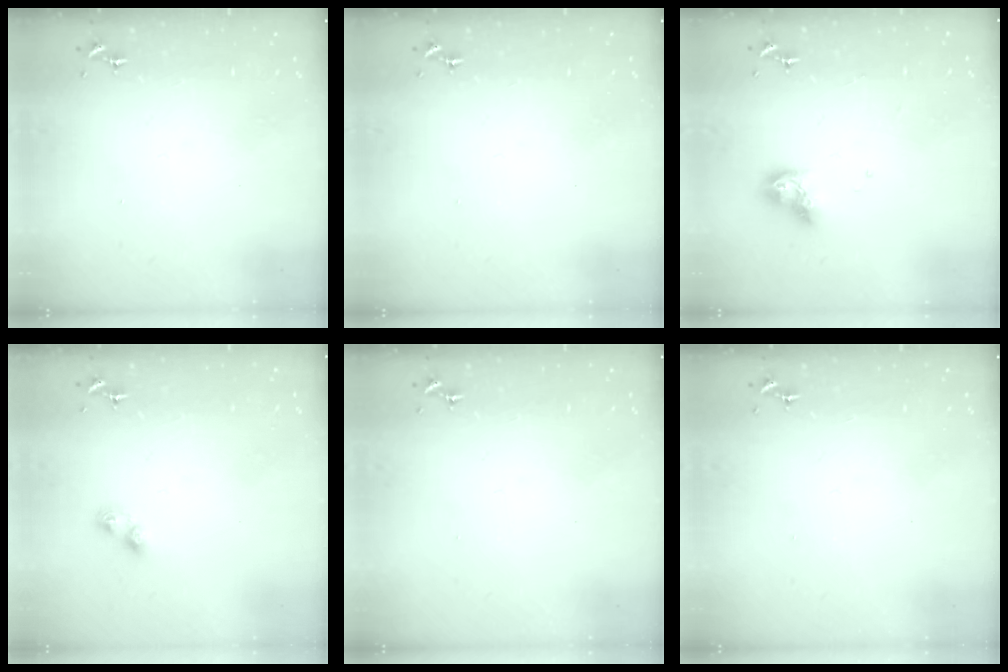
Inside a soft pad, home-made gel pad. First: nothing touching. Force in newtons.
{"total": 0.0}
{"total": 9.4, "press": 9.4, "slide": 1.1}
{"total": 3.4, "press": 3.4, "slide": 0.5}
{"total": 0.0}
{"total": 0.0}